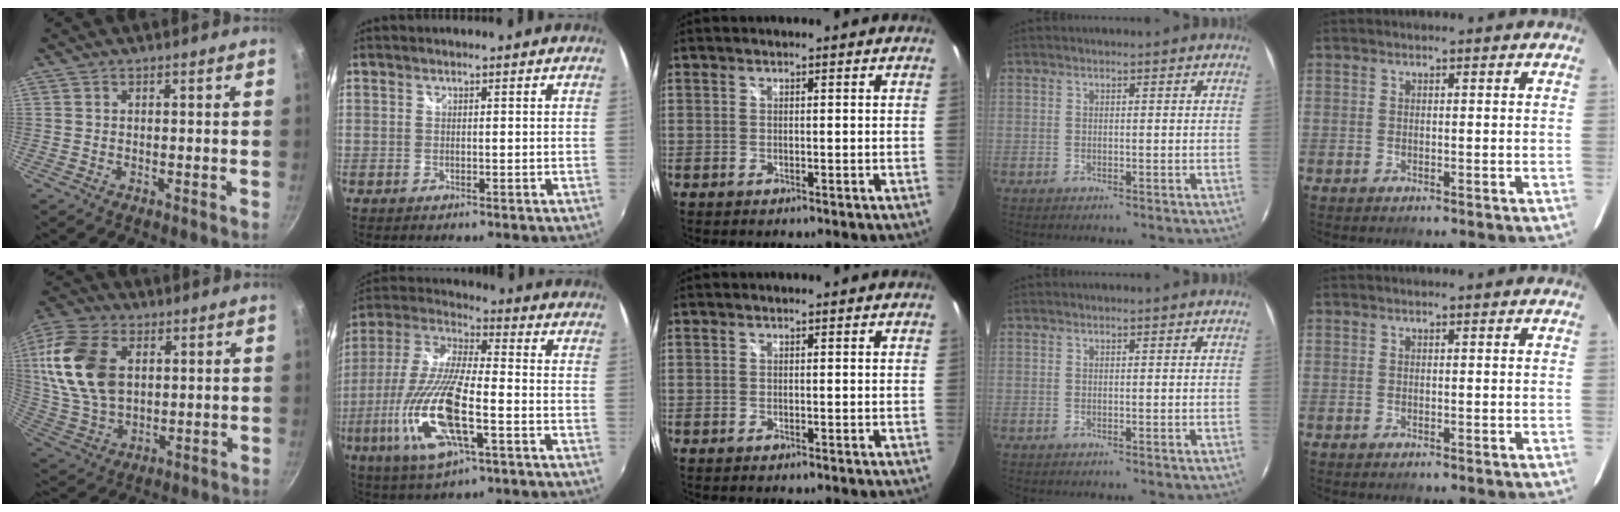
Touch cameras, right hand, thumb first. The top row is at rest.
{"thumb": {"total": 18.6, "force": [4.0, 12.3, 13.4], "torque": [-0.256, -0.002, 0.082]}, "index": {"total": 19.0, "force": [-6.5, 5.4, 17.0], "torque": [-0.356, -0.025, -0.126]}}